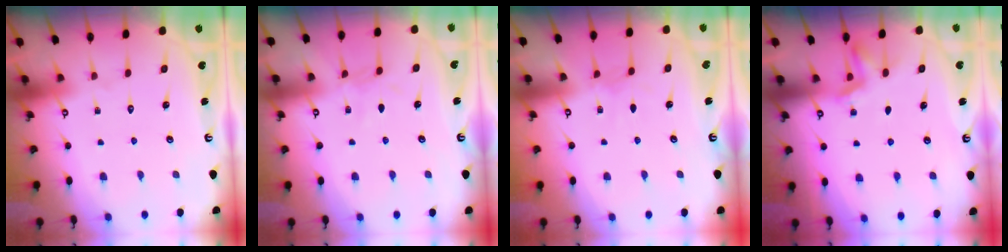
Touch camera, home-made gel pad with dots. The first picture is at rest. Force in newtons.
{"total": 4.7, "press": 4.6, "slide": 0.6}
{"total": 3.0, "press": 3.0, "slide": 0.3}
{"total": 2.3, "press": 2.0, "slide": 1.0}